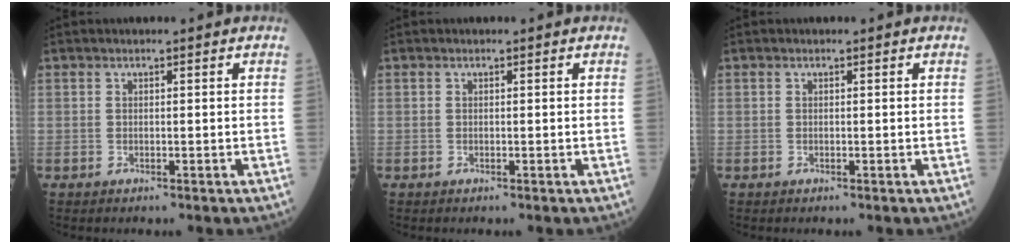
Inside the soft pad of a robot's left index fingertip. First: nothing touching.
{"total": 0.0}
{"total": 0.0}